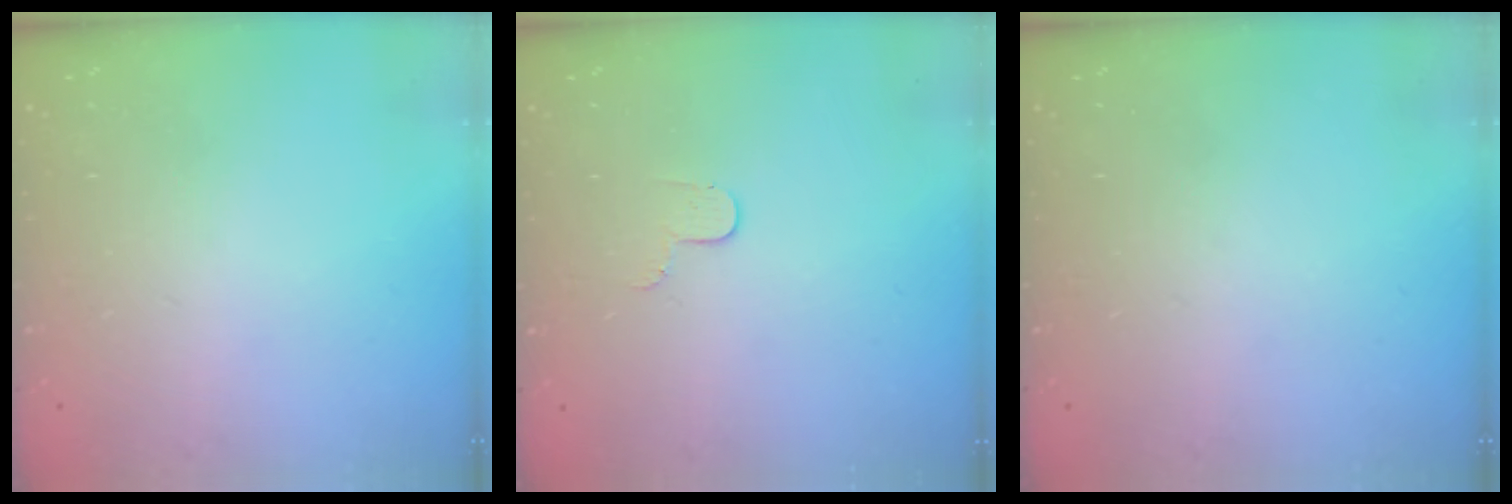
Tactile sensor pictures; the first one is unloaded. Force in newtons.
{"total": 3.4, "press": 3.4, "slide": 0.4}
{"total": 0.0}